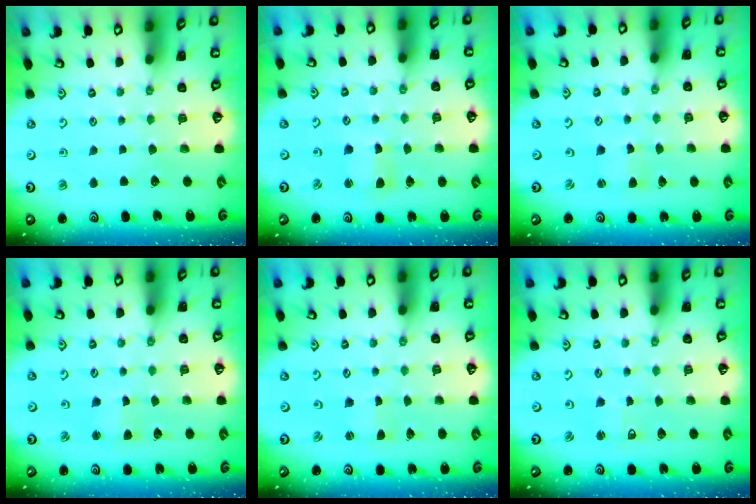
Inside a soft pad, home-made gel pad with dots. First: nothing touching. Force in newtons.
{"total": 2.7, "press": 2.7, "slide": 0.3}
{"total": 0.7, "press": 0.7, "slide": 0.2}
{"total": 2.4, "press": 2.4, "slide": 0.4}
{"total": 0.0}
{"total": 2.4, "press": 2.4, "slide": 0.3}